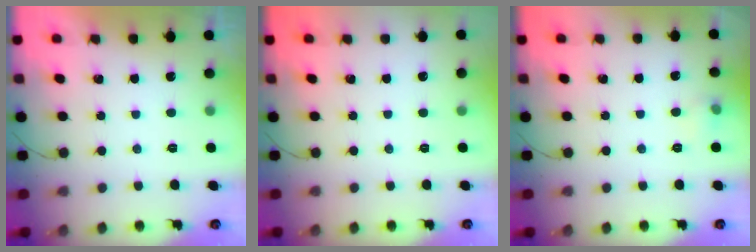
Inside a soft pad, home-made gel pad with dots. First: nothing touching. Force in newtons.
{"total": 0.0}
{"total": 8.1, "press": 4.3, "slide": 6.9}